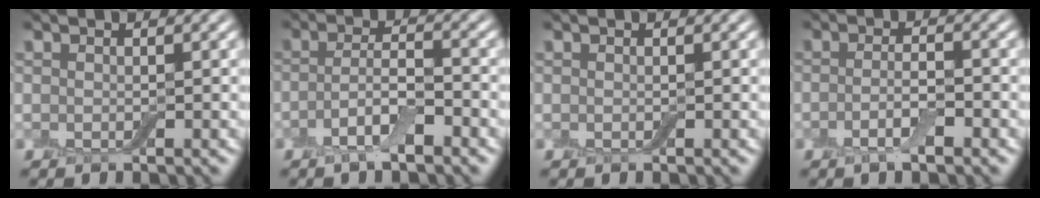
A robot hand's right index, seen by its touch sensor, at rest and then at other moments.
{"total": 3.5, "force": [-1.7, 1.0, 2.9], "torque": [-0.059, 0.004, -0.038]}
{"total": 0.0}
{"total": 2.4, "force": [-1.1, 0.6, 2.1], "torque": [-0.039, 0.002, -0.025]}